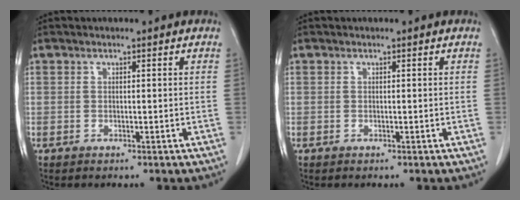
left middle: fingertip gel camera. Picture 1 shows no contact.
{"total": 0.0}